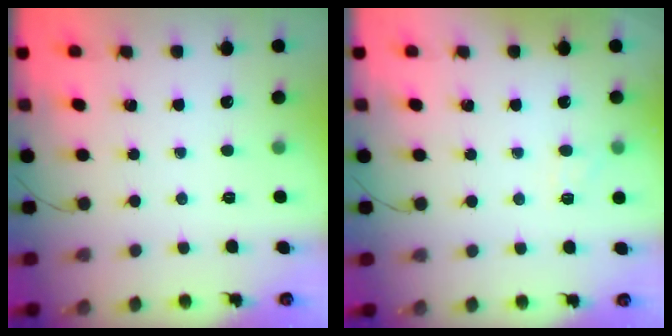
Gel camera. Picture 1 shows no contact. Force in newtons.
{"total": 5.0, "press": 4.8, "slide": 1.5}